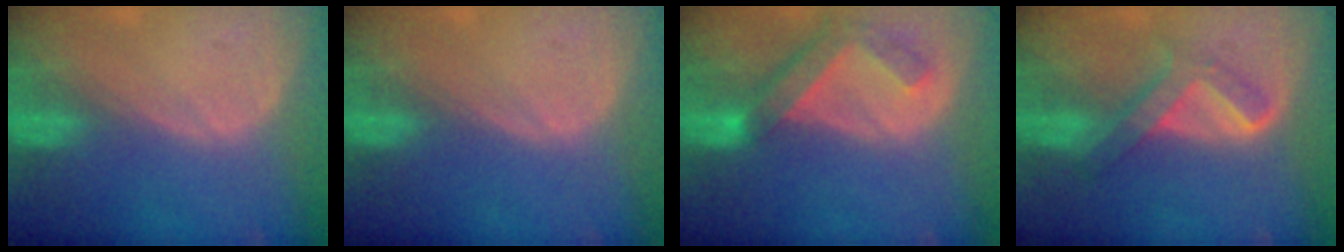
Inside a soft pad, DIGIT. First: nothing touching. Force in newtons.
{"total": 0.0}
{"total": 6.6, "press": 5.9, "slide": 3.0}
{"total": 6.1, "press": 5.4, "slide": 2.8}